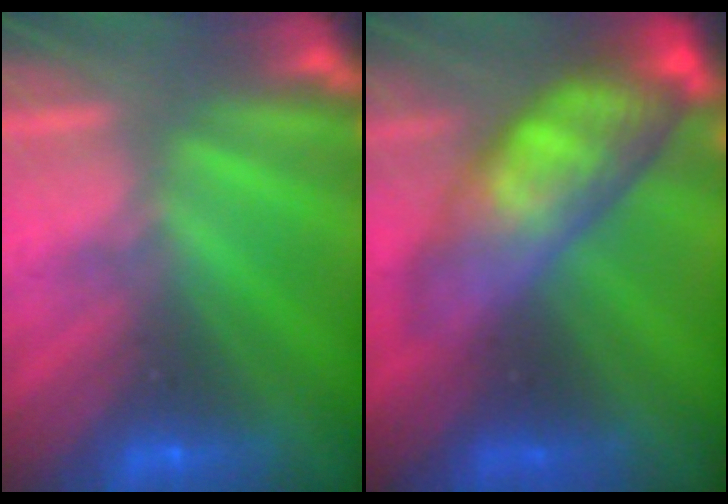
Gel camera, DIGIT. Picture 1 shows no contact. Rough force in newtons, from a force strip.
{"total": 8.1}